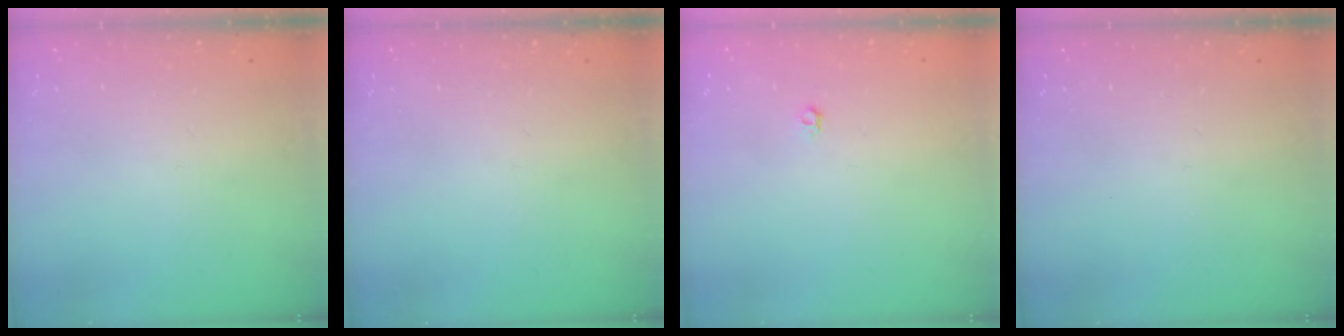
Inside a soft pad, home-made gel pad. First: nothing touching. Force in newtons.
{"total": 0.0}
{"total": 3.6, "press": 3.5, "slide": 0.8}
{"total": 0.0}